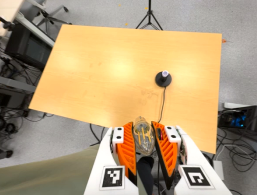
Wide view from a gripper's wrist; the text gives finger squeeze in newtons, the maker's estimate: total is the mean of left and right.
{"total": 18.2, "left": 19.5, "right": 16.9}